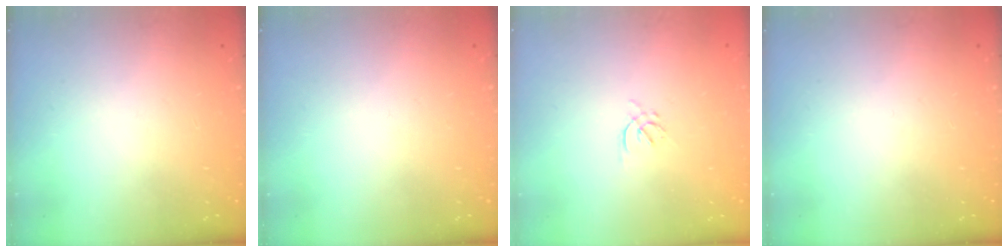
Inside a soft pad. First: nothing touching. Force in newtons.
{"total": 0.0}
{"total": 1.7, "press": 1.6, "slide": 0.6}
{"total": 0.0}